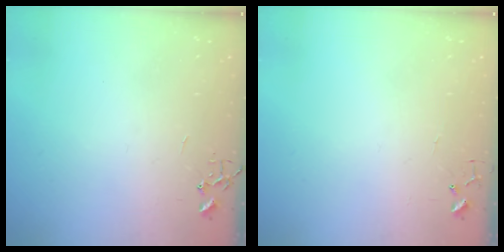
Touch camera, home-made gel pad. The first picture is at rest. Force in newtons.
{"total": 4.2, "press": 4.1, "slide": 0.3}